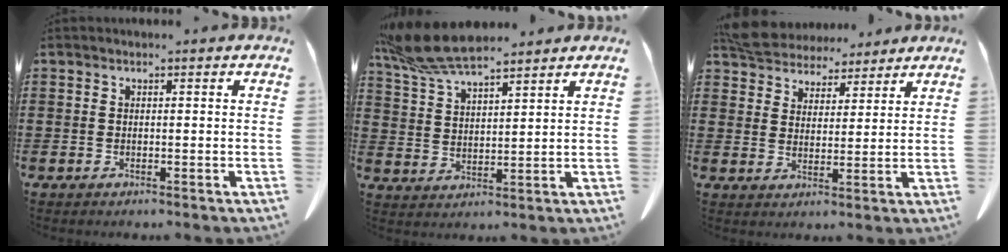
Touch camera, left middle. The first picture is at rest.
{"total": 8.9, "force": [7.5, 1.7, 4.4], "torque": [-0.109, -0.019, 0.141]}
{"total": 6.0, "force": [5.7, 1.7, 0.5], "torque": [-0.038, -0.021, 0.109]}